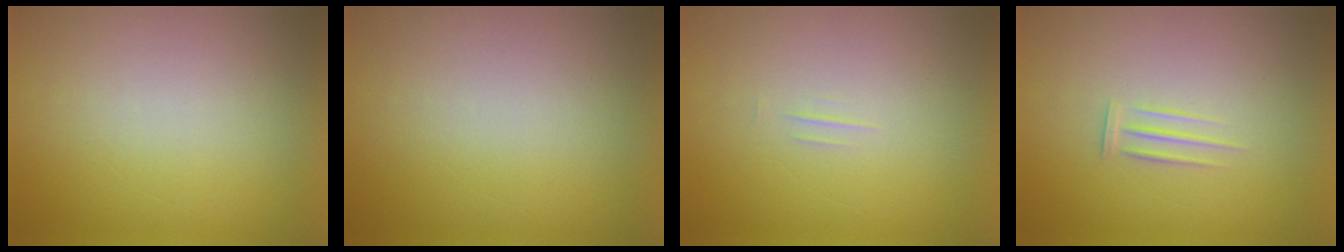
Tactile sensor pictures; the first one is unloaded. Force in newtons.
{"total": 1.1}
{"total": 1.3}
{"total": 1.7}